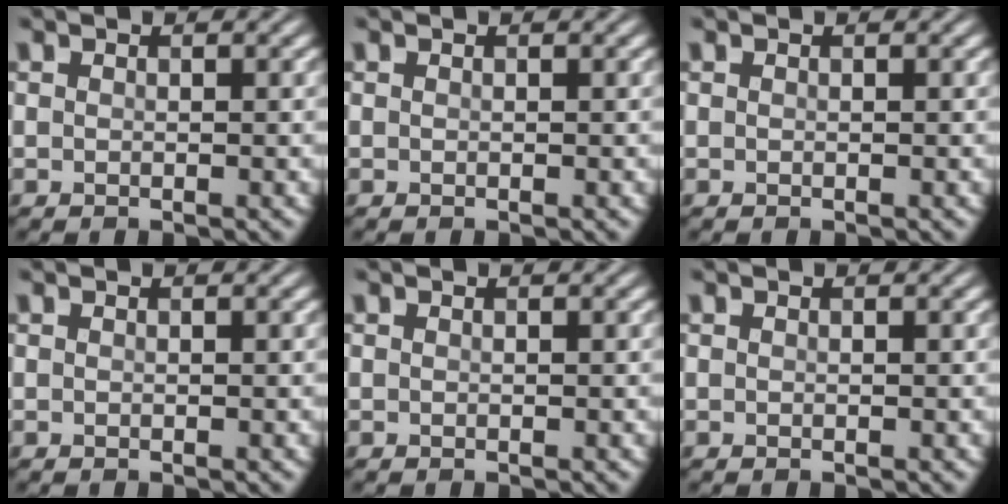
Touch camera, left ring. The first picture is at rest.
{"total": 0.0}
{"total": 0.0}
{"total": 0.0}
{"total": 0.0}
{"total": 0.0}